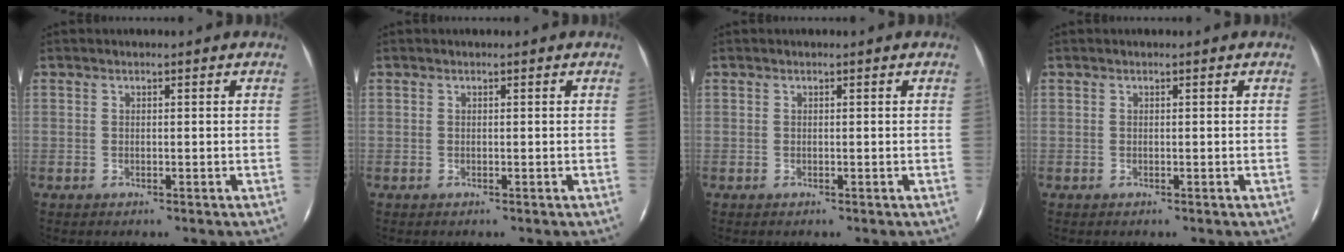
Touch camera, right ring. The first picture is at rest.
{"total": 0.0}
{"total": 0.0}
{"total": 0.0}